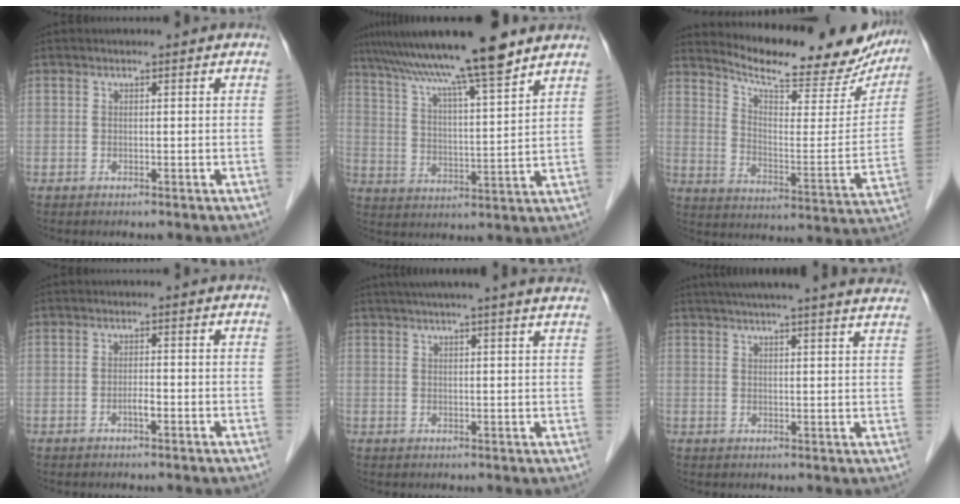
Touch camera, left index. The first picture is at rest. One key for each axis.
{"total": 16.3, "fx": 13.2, "fy": 0.1, "fz": 9.6, "tx": -0.164, "ty": 0.022, "tz": 0.215}
{"total": 22.1, "fx": 20.2, "fy": 4.7, "fz": 7.8, "tx": -0.113, "ty": -0.044, "tz": 0.265}
{"total": 1.1, "fx": -0.6, "fy": 0.1, "fz": 0.9, "tx": -0.018, "ty": 0.002, "tz": -0.011}
{"total": 16.9, "fx": 14.8, "fy": -0.1, "fz": 8.1, "tx": -0.129, "ty": 0.021, "tz": 0.182}
{"total": 24.1, "fx": 21.7, "fy": 0.9, "fz": 10.5, "tx": -0.162, "ty": 0.001, "tz": 0.267}